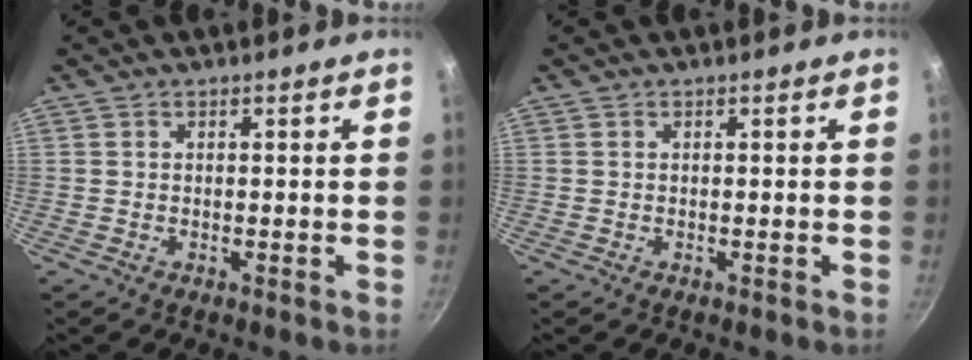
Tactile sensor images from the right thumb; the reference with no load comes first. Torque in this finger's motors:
{"motor_torque": [0.00, 0.00, 0.04, -0.04, 0.00]}